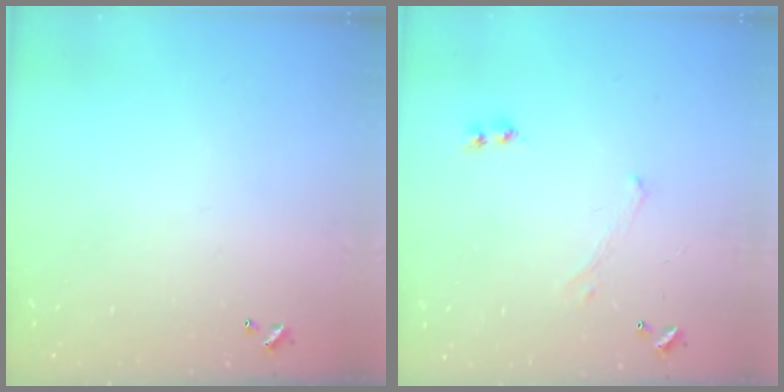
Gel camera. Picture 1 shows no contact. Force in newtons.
{"total": 0.0}